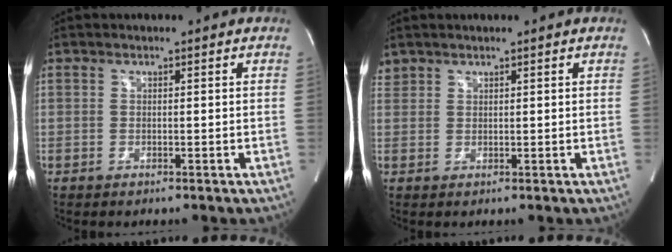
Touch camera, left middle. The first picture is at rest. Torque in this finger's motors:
{"motor_torque": [-0.02, -0.21, 0.03, -0.03]}